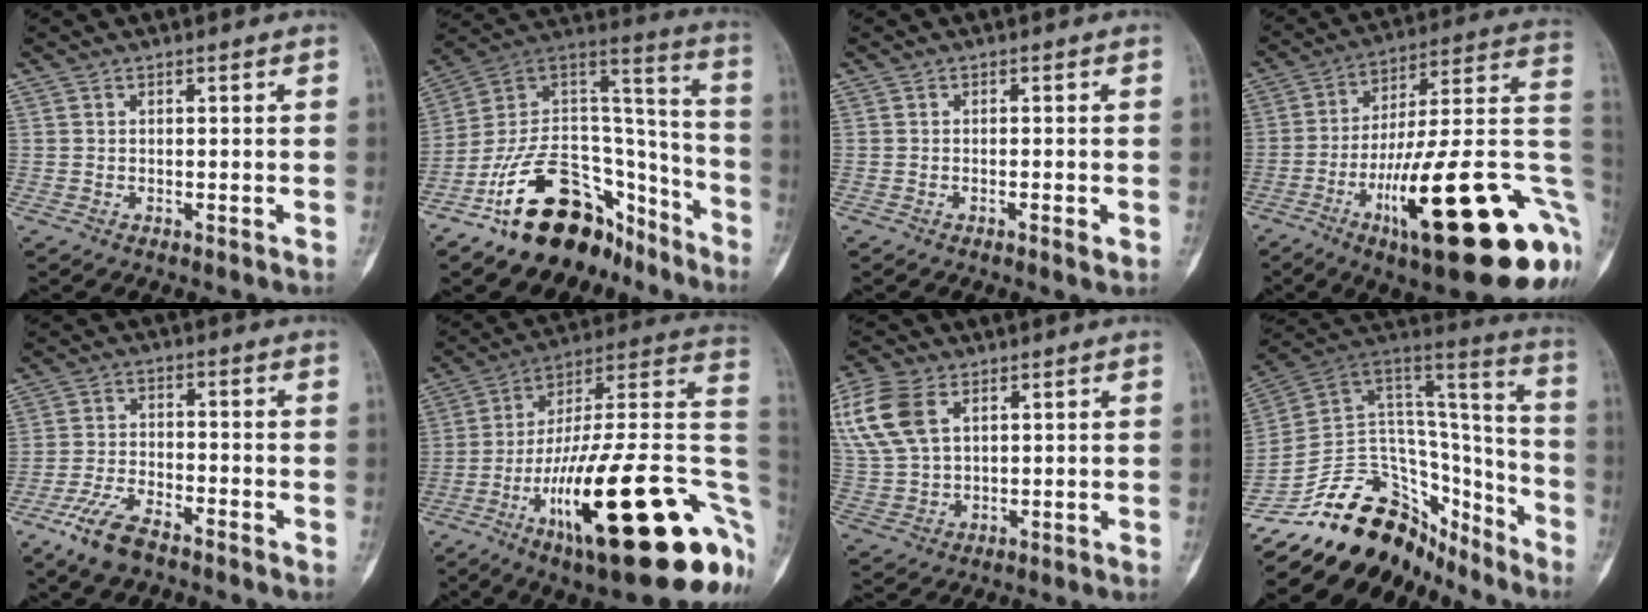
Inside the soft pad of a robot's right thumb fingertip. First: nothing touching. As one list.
[{"total": 25.3, "force": [-16.5, 14.0, 13.2], "torque": [-0.188, 0.127, -0.278]}, {"total": 1.6, "force": [-0.6, 0.4, 1.4], "torque": [-0.024, -0.003, -0.011]}, {"total": 32.3, "force": [-10.0, 8.1, 29.6], "torque": [-0.359, 0.036, -0.148]}, {"total": 7.6, "force": [-5.3, 2.8, 4.7], "torque": [-0.104, 0.015, -0.105]}, {"total": 35.0, "force": [-10.6, 9.5, 32.0], "torque": [-0.391, 0.043, -0.167]}, {"total": 12.9, "force": [5.2, 7.8, 8.8], "torque": [-0.195, -0.002, 0.109]}, {"total": 28.3, "force": [-19.4, 16.3, 12.7], "torque": [-0.188, 0.104, -0.298]}]